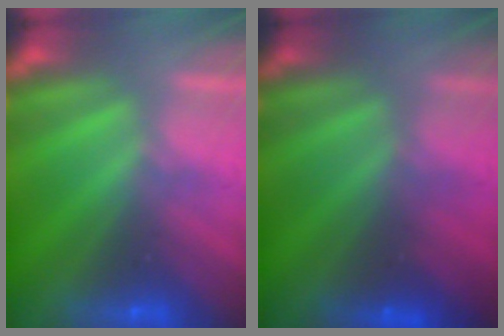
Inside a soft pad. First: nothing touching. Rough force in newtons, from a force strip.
{"total": 1.5}